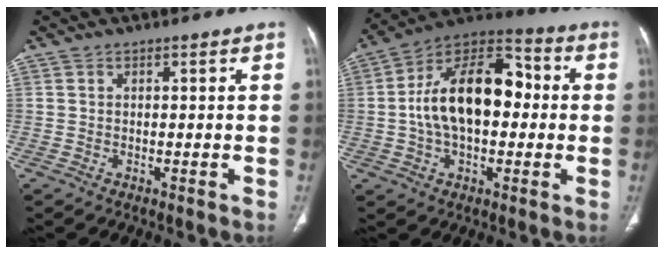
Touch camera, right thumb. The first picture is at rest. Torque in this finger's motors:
{"motor_torque": [-0.15, 2.47, 1.70, -0.46, 0.18]}